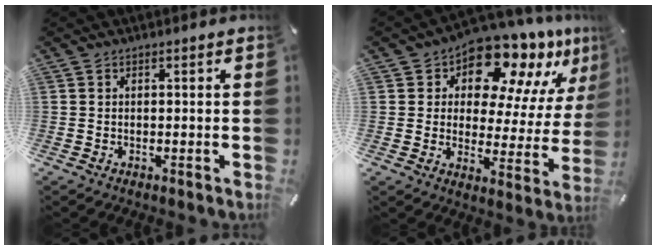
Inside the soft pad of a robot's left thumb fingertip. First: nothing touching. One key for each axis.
{"total": 13.5, "fx": 10.9, "fy": 6.0, "fz": 5.3, "tx": -0.080, "ty": -0.101, "tz": 0.183}